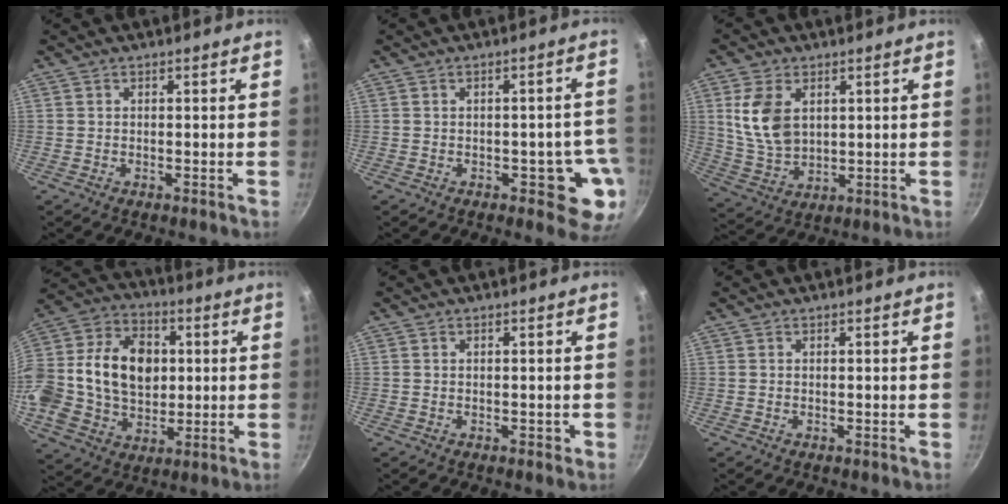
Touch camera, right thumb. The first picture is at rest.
{"total": 7.6, "force": [-2.4, 3.9, 6.1], "torque": [-0.017, 0.016, -0.026]}
{"total": 10.6, "force": [2.8, 7.1, 7.4], "torque": [-0.131, -0.021, 0.067]}
{"total": 25.3, "force": [1.6, 18.8, 16.9], "torque": [-0.308, 0.036, 0.025]}
{"total": 0.8, "force": [-0.2, 0.6, 0.5], "torque": [0.000, 0.002, -0.002]}
{"total": 0.0}